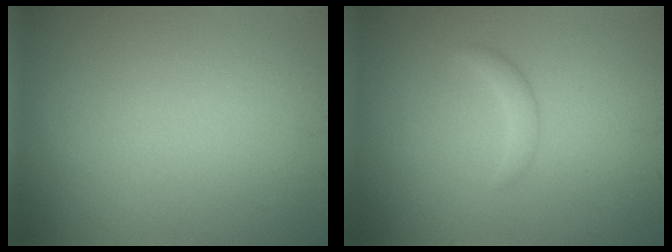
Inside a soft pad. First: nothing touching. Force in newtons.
{"total": 1.1, "press": 1.1, "slide": 0.1}